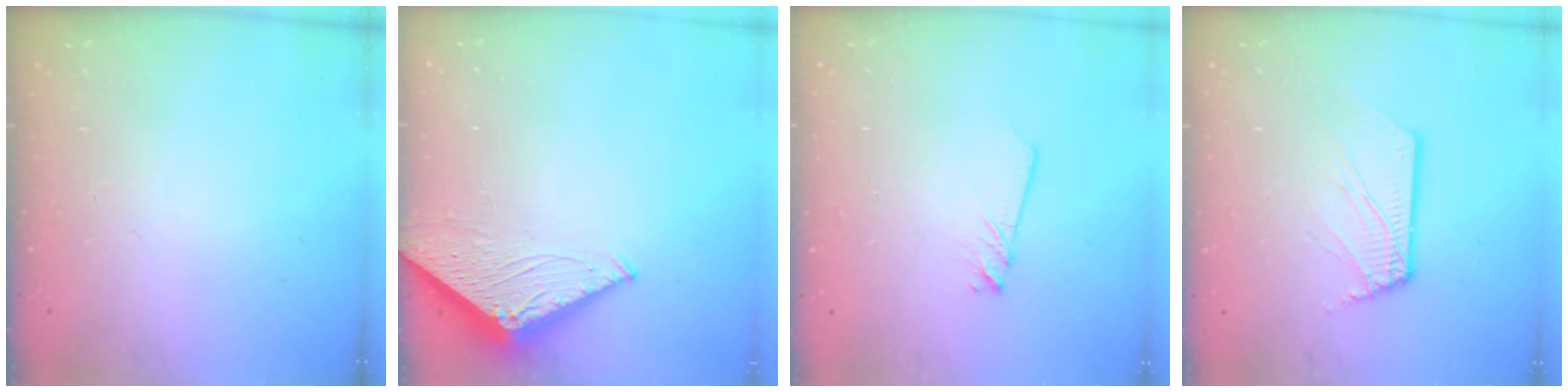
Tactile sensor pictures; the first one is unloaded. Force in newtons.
{"total": 4.4, "press": 4.4, "slide": 0.3}
{"total": 1.7, "press": 1.7, "slide": 0.1}
{"total": 3.2, "press": 3.2, "slide": 0.3}